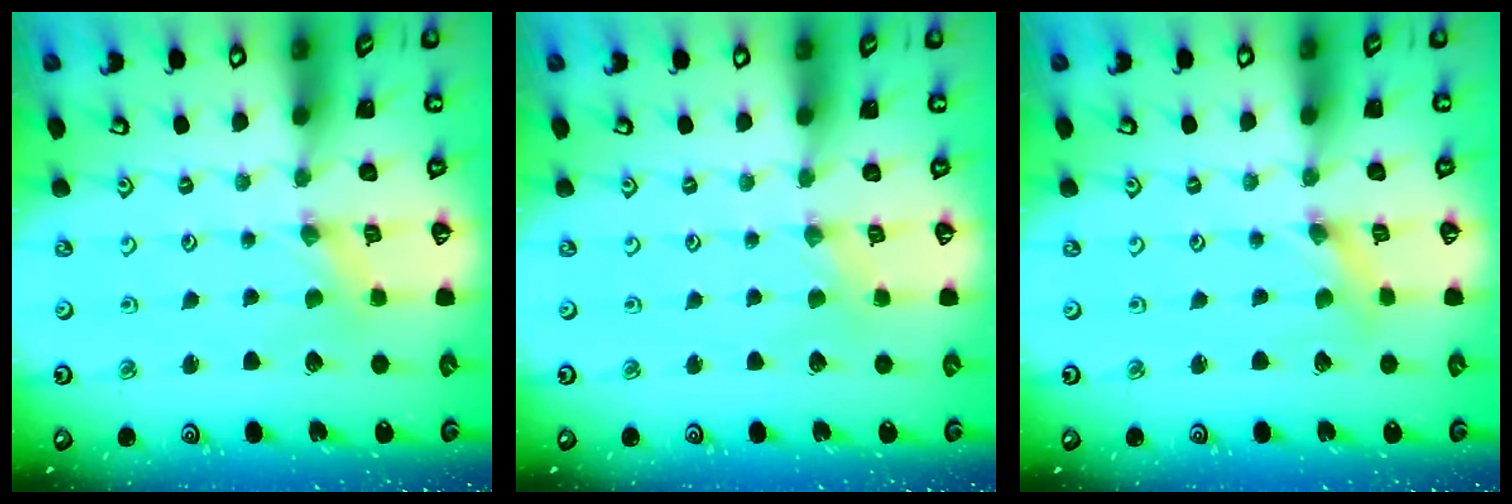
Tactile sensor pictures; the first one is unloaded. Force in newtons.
{"total": 1.2, "press": 1.2, "slide": 0.1}
{"total": 1.6, "press": 1.5, "slide": 0.3}